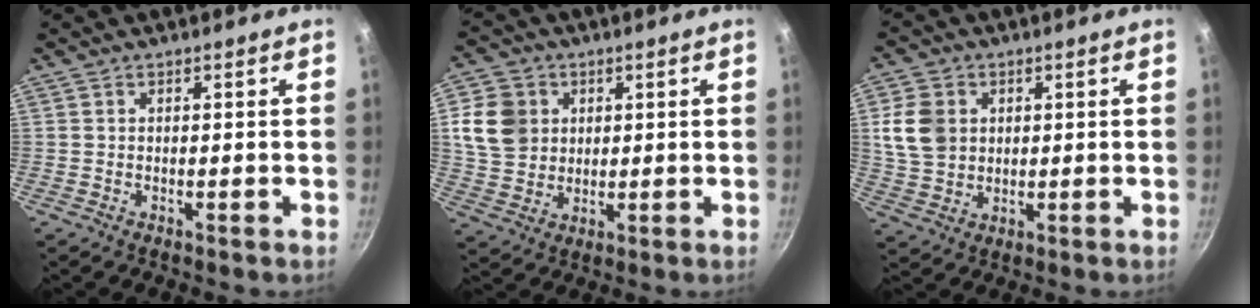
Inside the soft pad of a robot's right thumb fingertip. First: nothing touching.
{"total": 10.2, "force": [2.6, 8.7, 4.7], "torque": [-0.064, 0.000, 0.053]}
{"total": 8.8, "force": [1.9, 7.1, 4.8], "torque": [-0.076, -0.002, 0.042]}